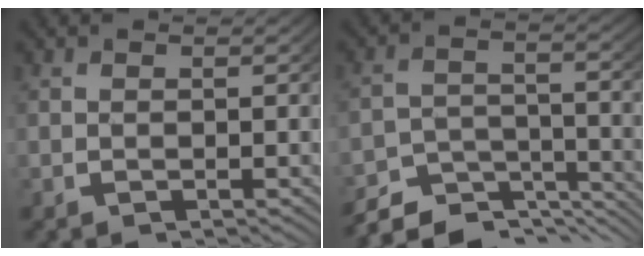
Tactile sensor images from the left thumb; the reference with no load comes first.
{"total": 7.7, "force": [-6.7, 2.6, 2.5], "torque": [-0.029, -0.022, -0.114]}